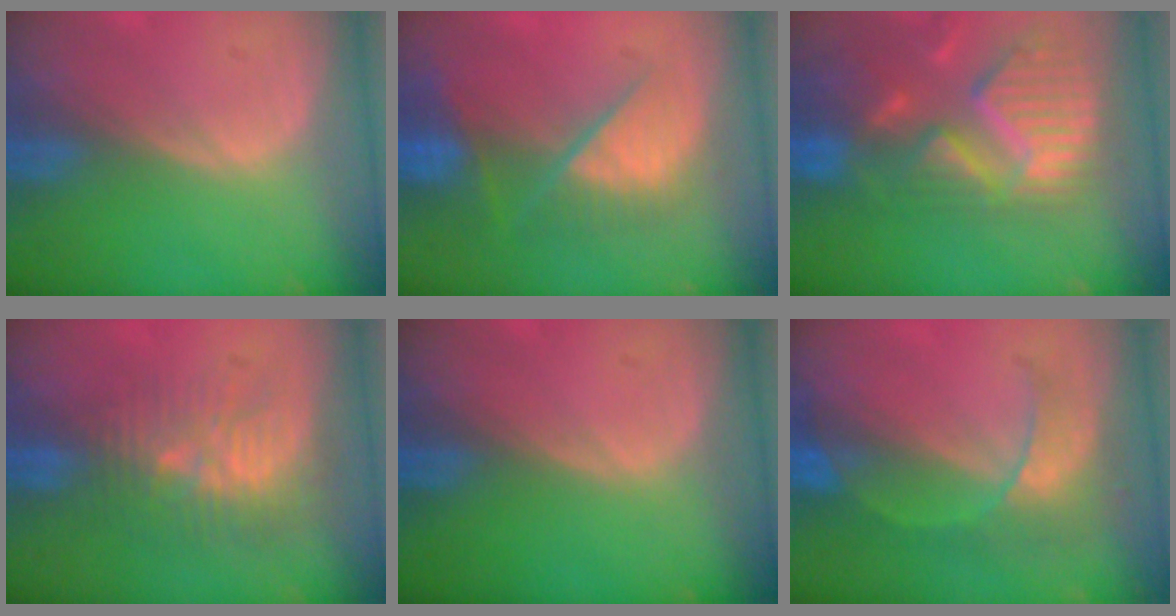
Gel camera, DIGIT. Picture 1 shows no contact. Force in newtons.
{"total": 9.7, "press": 8.3, "slide": 5.1}
{"total": 13.3, "press": 11.3, "slide": 7.1}
{"total": 10.3, "press": 8.9, "slide": 5.2}
{"total": 0.0}
{"total": 7.9, "press": 6.9, "slide": 3.8}